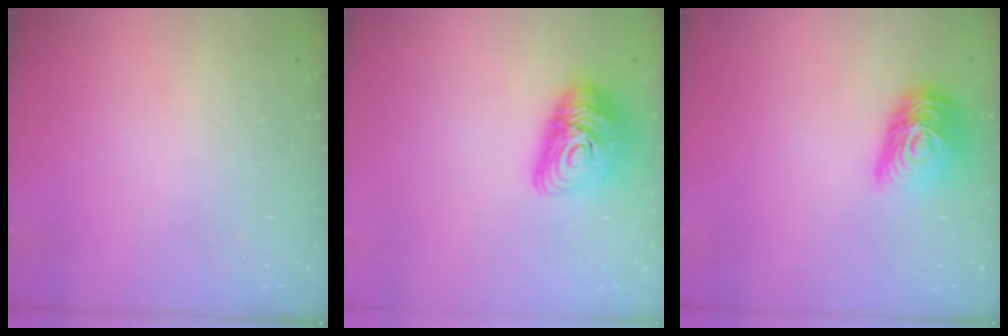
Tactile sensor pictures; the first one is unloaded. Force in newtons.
{"total": 14.7, "press": 14.7, "slide": 1.2}
{"total": 13.5, "press": 13.5, "slide": 0.9}